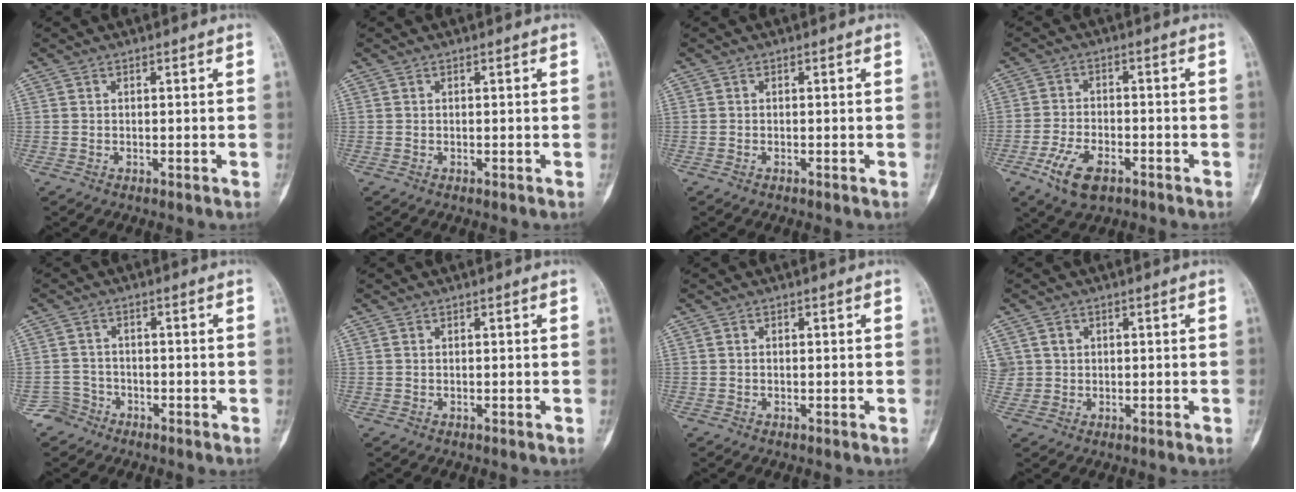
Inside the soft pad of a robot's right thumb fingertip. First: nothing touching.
{"total": 0.0}
{"total": 0.0}
{"total": 8.1, "force": [-4.3, 4.0, 5.5], "torque": [-0.110, 0.015, -0.075]}
{"total": 3.3, "force": [-2.4, 2.3, -0.7], "torque": [0.026, 0.018, -0.048]}
{"total": 0.0}
{"total": 0.0}
{"total": 3.8, "force": [1.1, 3.6, 0.6], "torque": [0.002, 0.002, 0.026]}